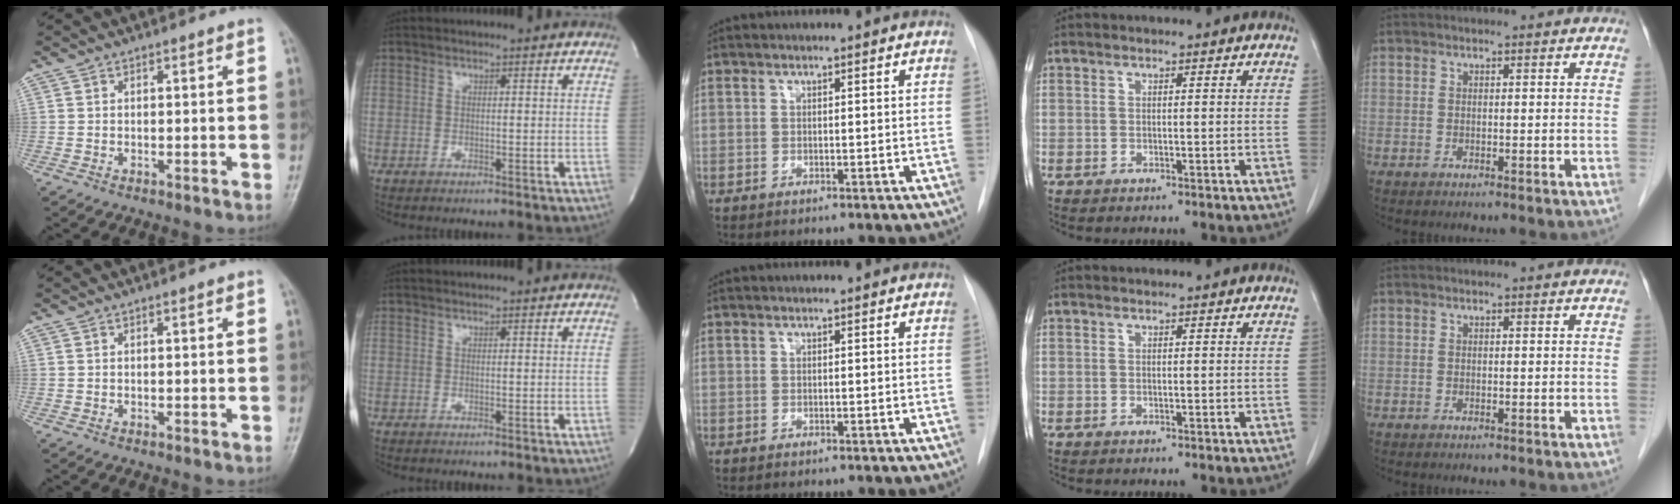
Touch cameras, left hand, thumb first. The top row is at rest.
{}